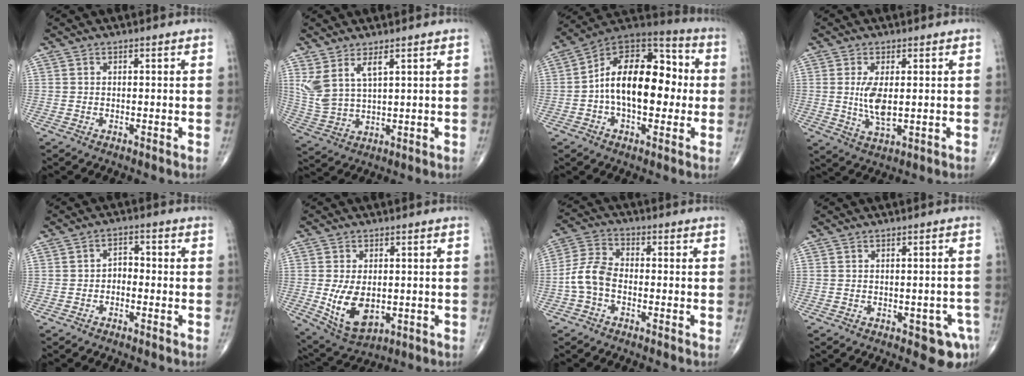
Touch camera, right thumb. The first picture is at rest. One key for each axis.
{"total": 7.8, "fx": 4.1, "fy": 2.7, "fz": 6.0, "tx": -0.137, "ty": -0.023, "tz": 0.096}
{"total": 19.5, "fx": -0.3, "fy": 11.1, "fz": 16.0, "tx": -0.229, "ty": 0.040, "tz": -0.014}
{"total": 6.3, "fx": 0.5, "fy": 2.5, "fz": 5.8, "tx": -0.114, "ty": -0.016, "tz": 0.016}
{"total": 2.9, "fx": -1.0, "fy": 1.9, "fz": 1.9, "tx": -0.017, "ty": 0.020, "tz": -0.027}
{"total": 10.1, "fx": -1.2, "fy": 6.1, "fz": 7.9, "tx": -0.130, "ty": -0.013, "tz": -0.003}
{"total": 6.8, "fx": -2.1, "fy": 4.2, "fz": 5.0, "tx": -0.102, "ty": 0.025, "tz": -0.053}
{"total": 5.3, "fx": -2.6, "fy": 2.4, "fz": 4.0, "tx": -0.031, "ty": 0.012, "tz": -0.025}